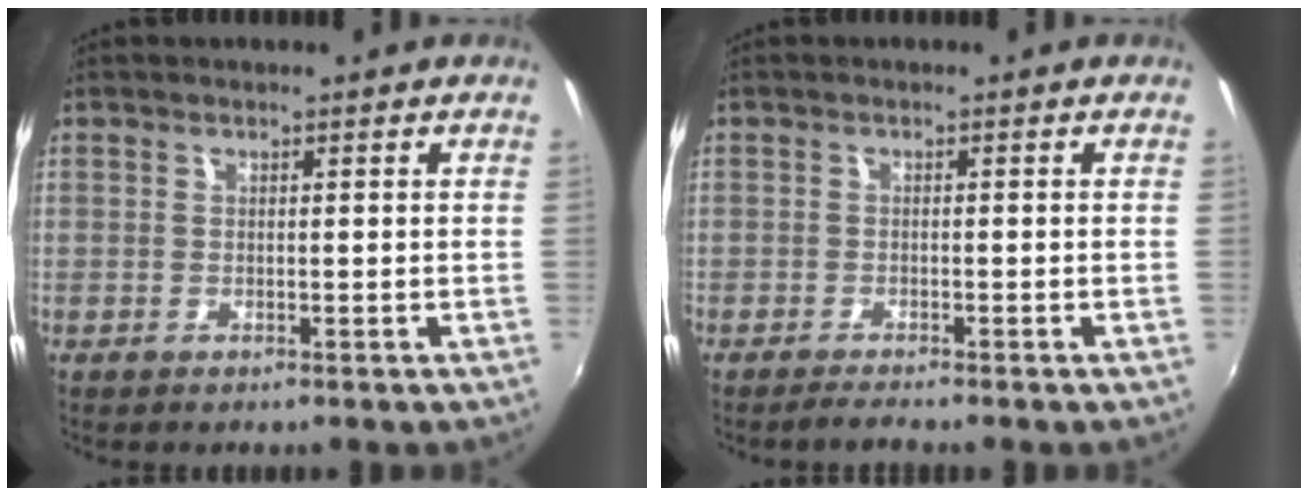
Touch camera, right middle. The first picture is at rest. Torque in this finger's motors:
{"motor_torque": [0.92, -1.00, 0.18, 0.09]}